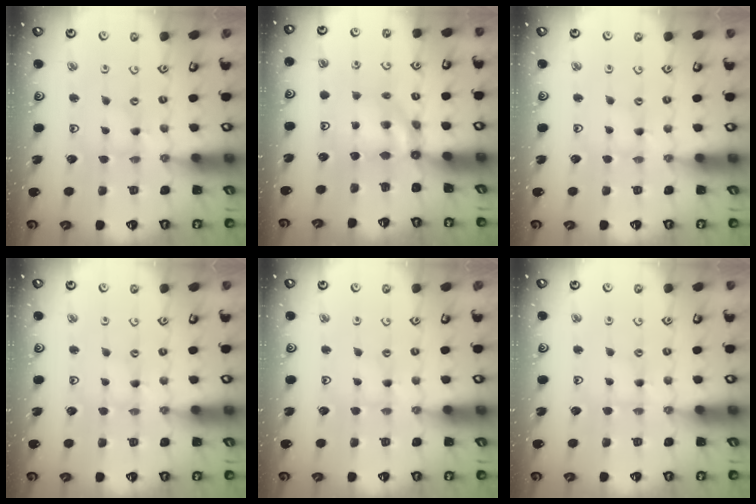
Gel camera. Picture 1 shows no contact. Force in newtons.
{"total": 5.3, "press": 5.3, "slide": 0.2}
{"total": 0.0}
{"total": 0.0}
{"total": 1.3, "press": 1.3, "slide": 0.3}
{"total": 2.0, "press": 2.0, "slide": 0.3}